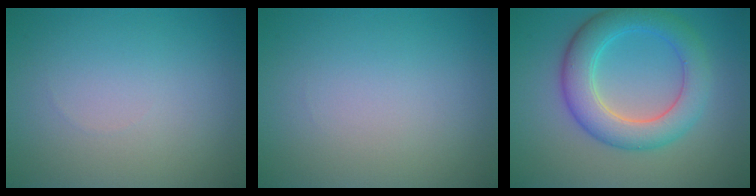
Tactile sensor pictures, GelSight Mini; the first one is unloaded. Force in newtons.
{"total": 0.0}
{"total": 5.9, "press": 5.9, "slide": 0.0}